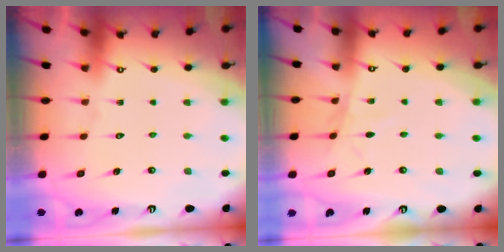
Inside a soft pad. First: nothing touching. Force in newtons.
{"total": 3.1, "press": 3.1, "slide": 0.2}